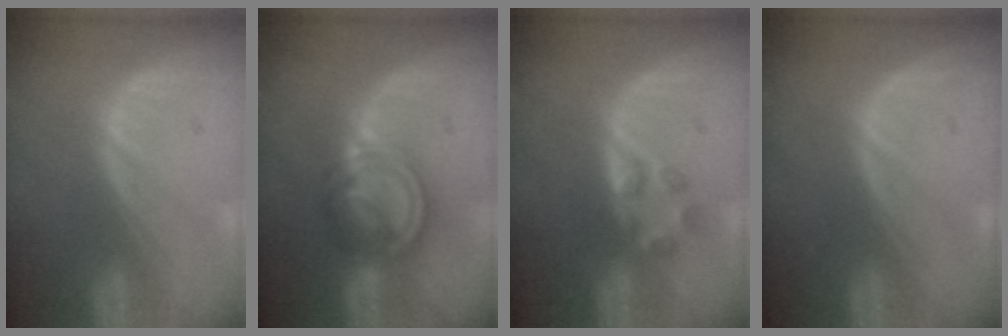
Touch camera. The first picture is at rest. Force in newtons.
{"total": 7.6, "press": 6.6, "slide": 3.8}
{"total": 2.9, "press": 2.9, "slide": 0.3}
{"total": 0.0}